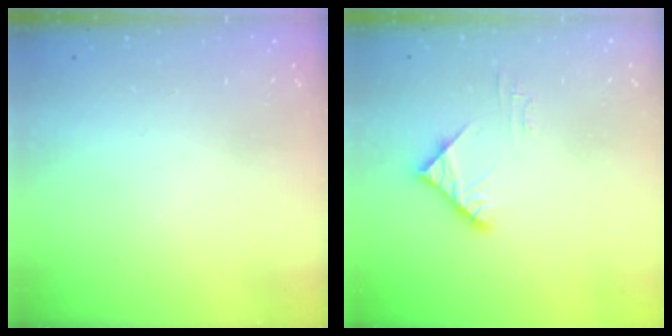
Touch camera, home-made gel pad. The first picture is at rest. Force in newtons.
{"total": 5.6, "press": 5.6, "slide": 0.6}